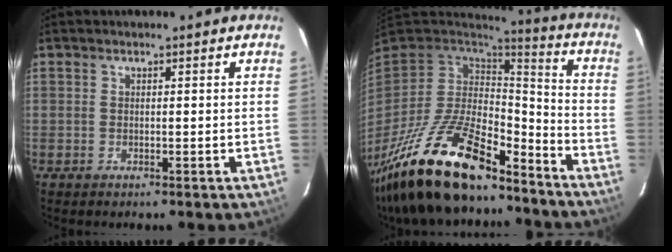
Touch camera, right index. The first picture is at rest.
{"total": 26.2, "force": [-18.4, 9.1, 16.3], "torque": [-0.324, -0.036, -0.311]}